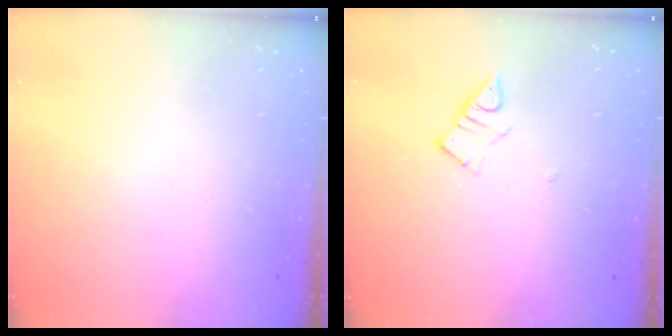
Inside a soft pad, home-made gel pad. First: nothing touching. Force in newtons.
{"total": 3.3, "press": 3.3, "slide": 0.2}